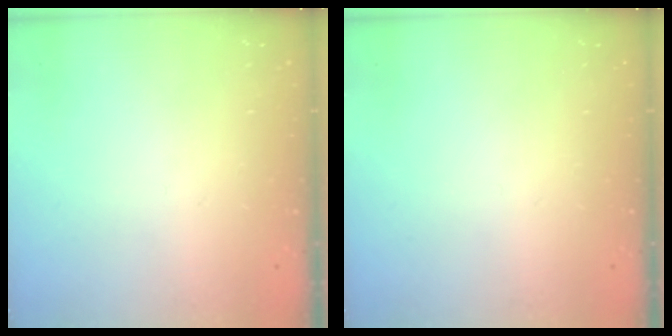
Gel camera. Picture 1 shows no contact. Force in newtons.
{"total": 0.0}